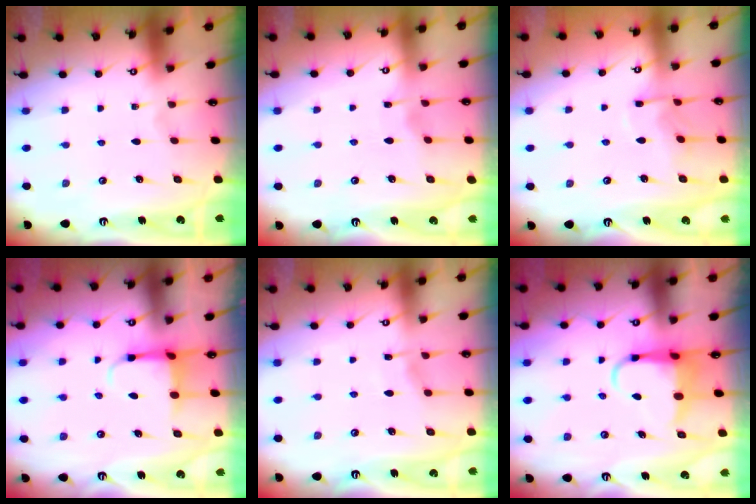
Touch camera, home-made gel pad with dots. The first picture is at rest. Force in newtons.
{"total": 2.9, "press": 2.8, "slide": 0.4}
{"total": 6.0, "press": 6.0, "slide": 0.6}
{"total": 4.2, "press": 4.1, "slide": 1.0}
{"total": 3.7, "press": 3.7, "slide": 0.3}
{"total": 5.6, "press": 5.5, "slide": 1.2}